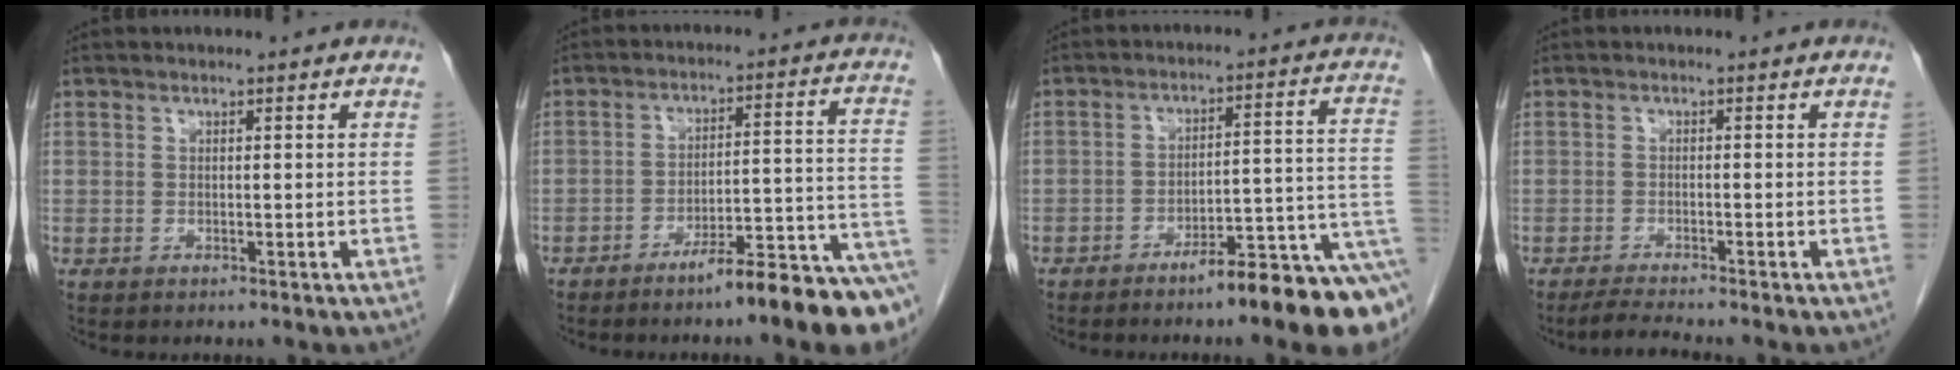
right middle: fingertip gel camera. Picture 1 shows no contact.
{"total": 11.7, "force": [-8.3, 0.2, 8.1], "torque": [-0.098, 0.025, -0.125]}
{"total": 11.7, "force": [-7.5, 1.0, 9.0], "torque": [-0.088, 0.032, -0.106]}
{"total": 2.8, "force": [-2.6, -0.6, 0.9], "torque": [-0.027, -0.015, -0.051]}